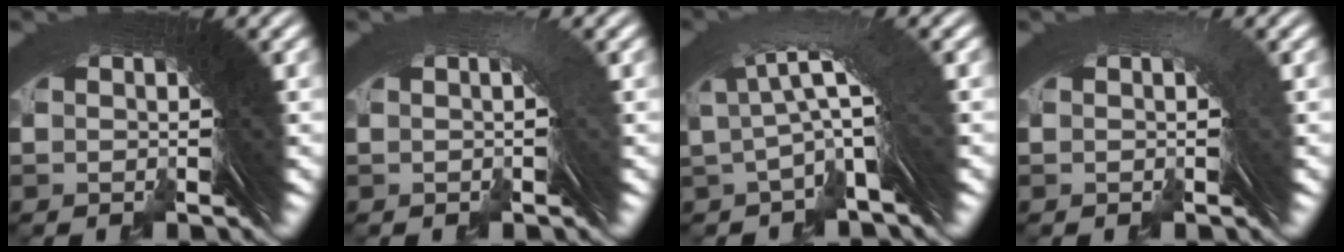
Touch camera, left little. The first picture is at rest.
{"total": 0.9, "force": [-0.4, -0.2, 0.8], "torque": [-0.004, 0.007, -0.007]}
{"total": 2.3, "force": [-0.3, 0.0, 2.3], "torque": [-0.033, 0.015, -0.004]}
{"total": 0.9, "force": [-0.3, 0.2, 0.9], "torque": [0.004, 0.008, -0.009]}